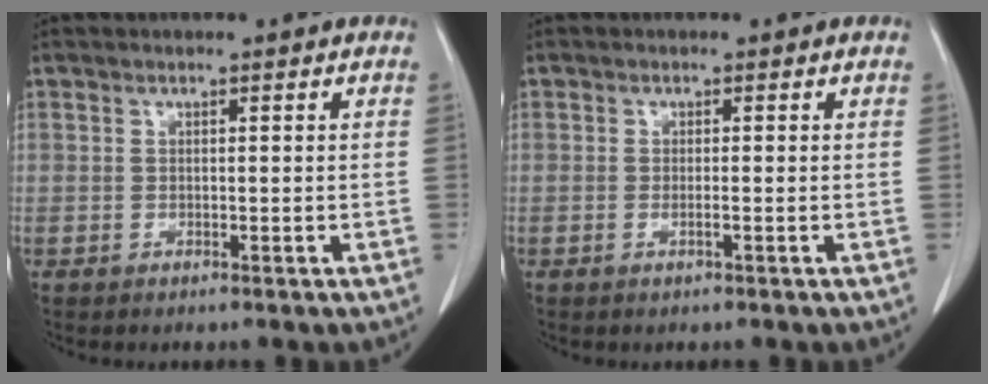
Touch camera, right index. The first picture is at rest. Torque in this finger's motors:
{"motor_torque": [-0.10, -0.06, -0.04, -0.01]}